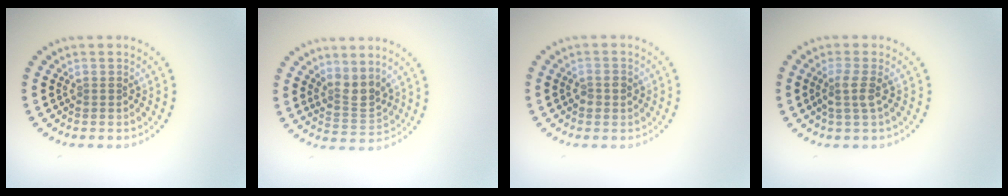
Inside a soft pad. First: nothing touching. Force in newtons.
{"total": 2.5, "press": 2.0, "slide": 1.5}
{"total": 1.3, "press": 1.3, "slide": 0.2}
{"total": 1.9, "press": 1.5, "slide": 1.1}